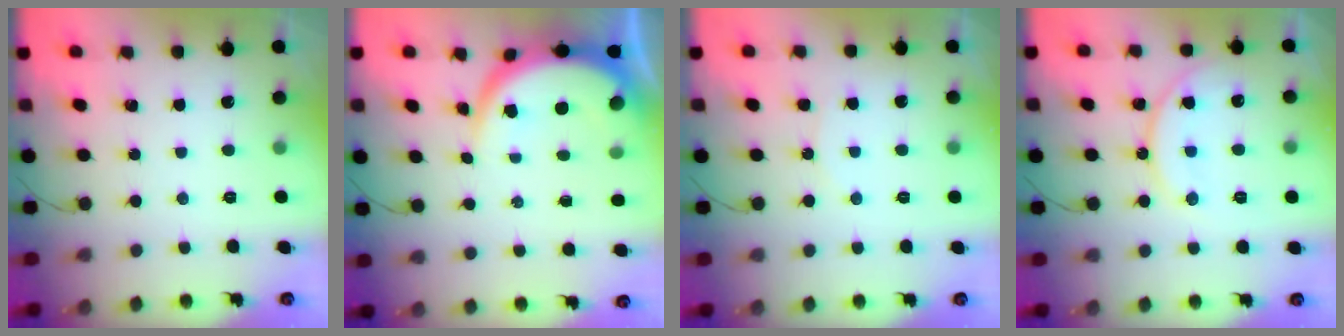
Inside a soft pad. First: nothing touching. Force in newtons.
{"total": 7.5, "press": 7.5, "slide": 0.5}
{"total": 4.4, "press": 4.4, "slide": 0.4}
{"total": 12.2, "press": 12.1, "slide": 0.9}